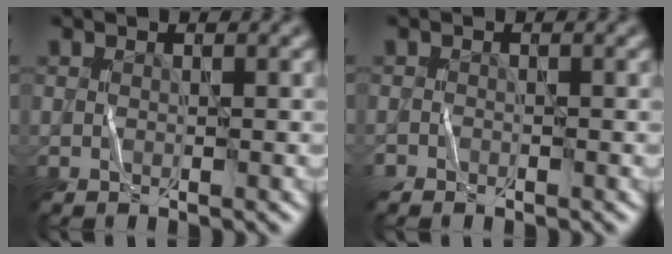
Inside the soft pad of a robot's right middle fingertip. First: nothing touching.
{"total": 0.7, "force": [-0.6, 0.4, -0.1], "torque": [0.003, -0.003, -0.015]}